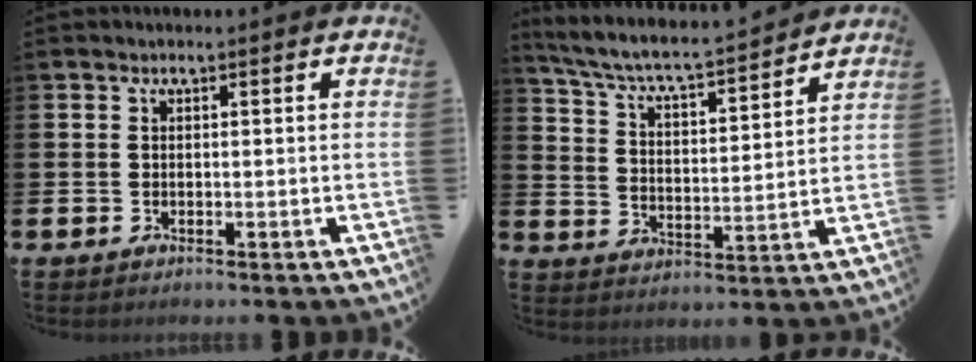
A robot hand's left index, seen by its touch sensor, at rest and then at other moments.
{"total": 6.4, "force": [5.9, 0.7, 2.2], "torque": [-0.075, -0.047, 0.095]}